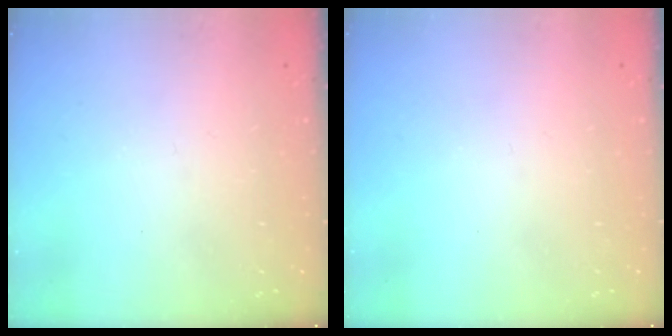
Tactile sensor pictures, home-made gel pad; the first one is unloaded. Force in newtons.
{"total": 0.0}